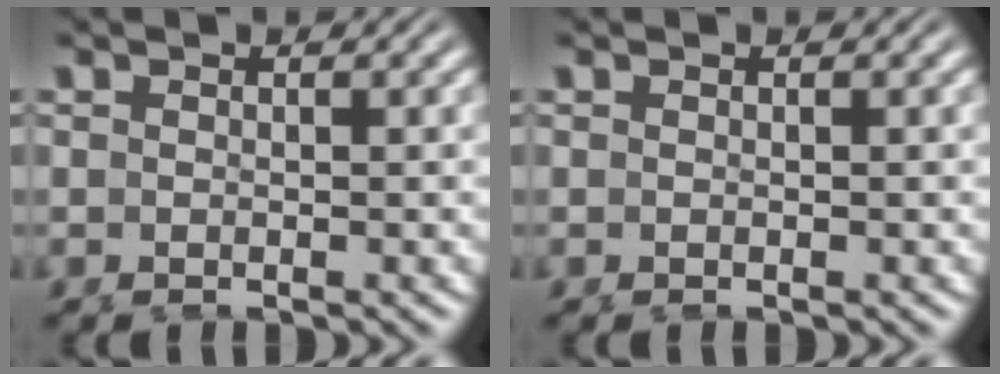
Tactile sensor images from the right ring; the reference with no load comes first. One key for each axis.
{"total": 0.0}